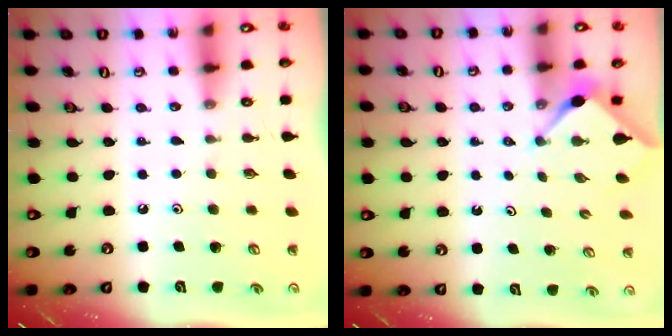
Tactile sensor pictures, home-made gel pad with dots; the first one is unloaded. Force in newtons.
{"total": 2.9, "press": 2.8, "slide": 0.5}